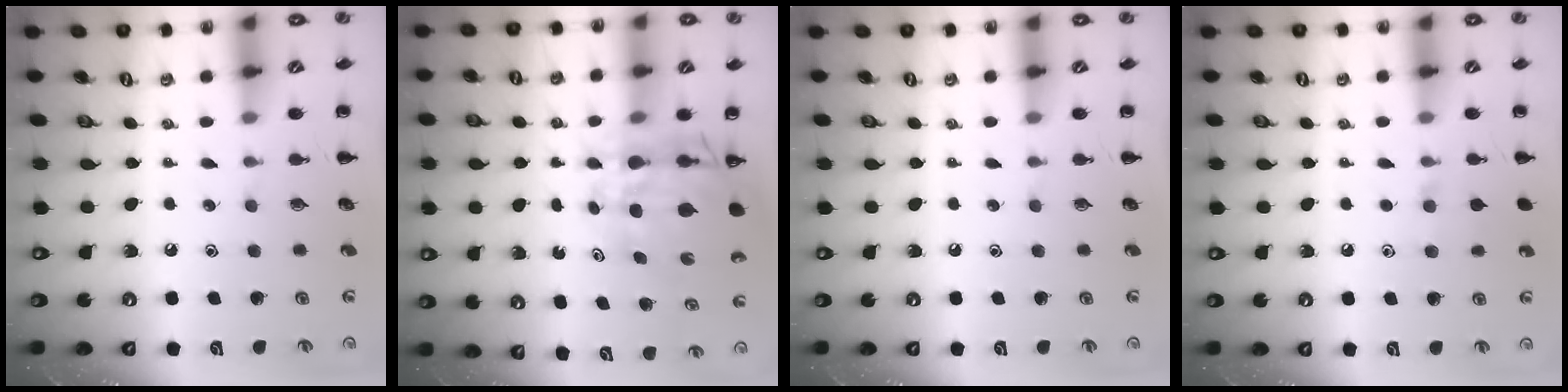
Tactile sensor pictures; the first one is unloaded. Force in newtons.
{"total": 9.1, "press": 8.5, "slide": 3.2}
{"total": 0.0}
{"total": 5.5, "press": 5.1, "slide": 2.0}